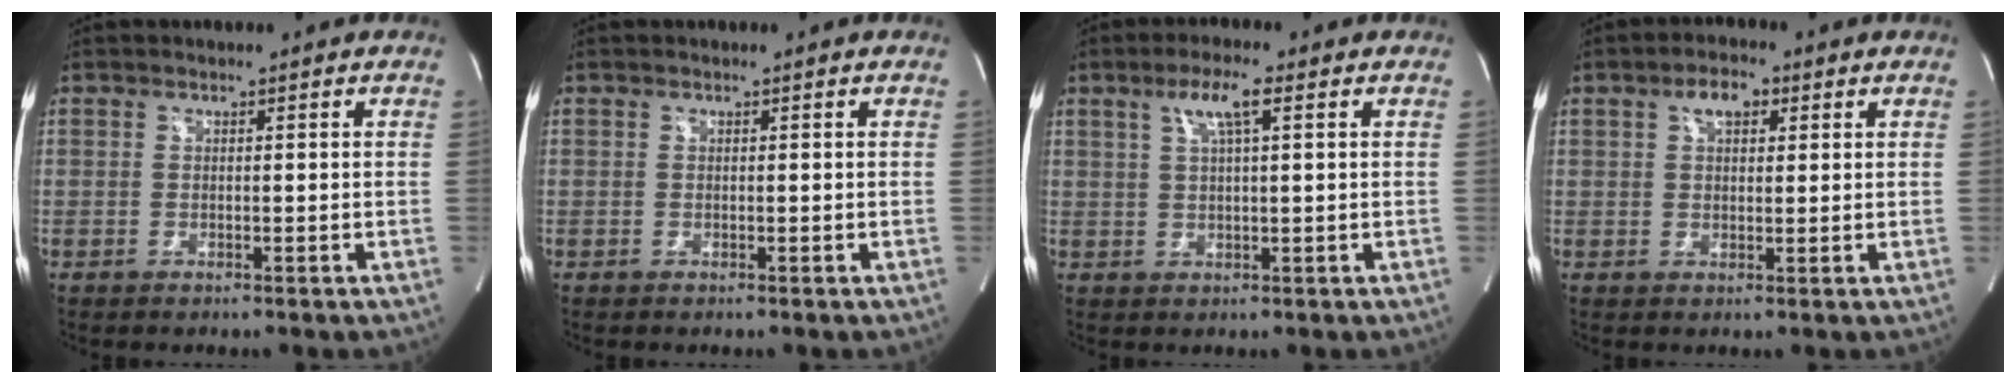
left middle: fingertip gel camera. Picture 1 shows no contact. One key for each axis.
{"total": 0.0}
{"total": 4.9, "fx": 2.2, "fy": 0.4, "fz": 4.4, "tx": -0.084, "ty": 0.008, "tz": 0.041}
{"total": 4.2, "fx": 1.9, "fy": 2.1, "fz": 3.1, "tx": -0.057, "ty": 0.016, "tz": 0.033}